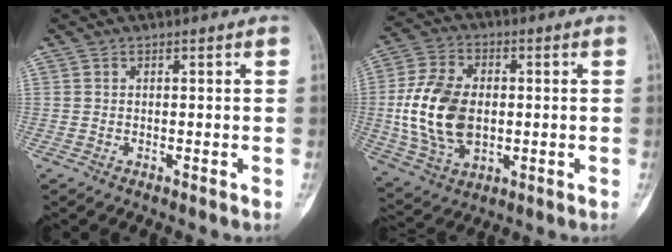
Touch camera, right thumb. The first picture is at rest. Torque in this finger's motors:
{"motor_torque": [1.60, 1.46, 0.74, -1.13, 0.16]}